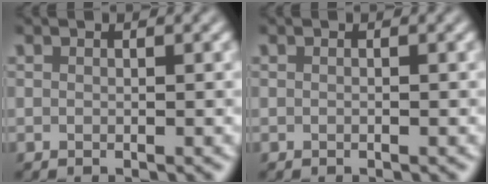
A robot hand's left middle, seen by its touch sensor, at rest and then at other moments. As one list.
[{"total": 0.0}]